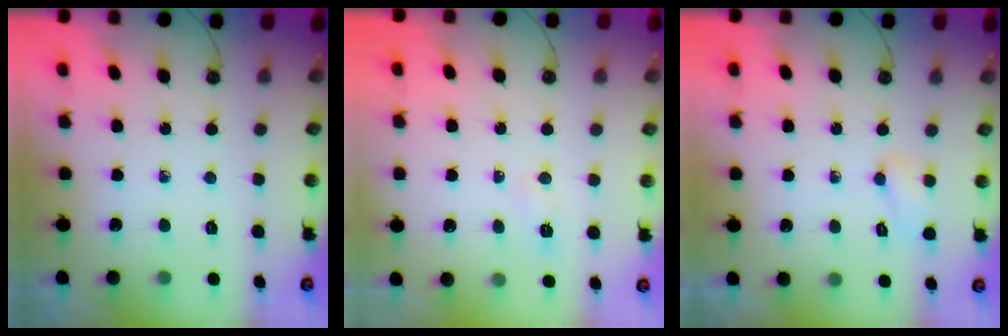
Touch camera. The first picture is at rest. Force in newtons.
{"total": 5.2, "press": 5.2, "slide": 0.6}
{"total": 7.0, "press": 4.1, "slide": 5.7}